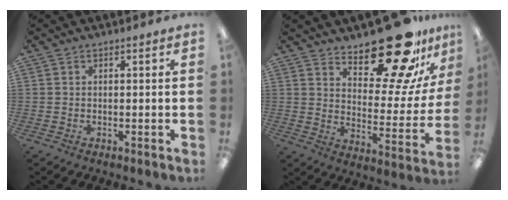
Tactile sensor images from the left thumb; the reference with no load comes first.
{"total": 21.2, "force": [16.9, 7.5, 10.4], "torque": [-0.136, -0.129, 0.281]}